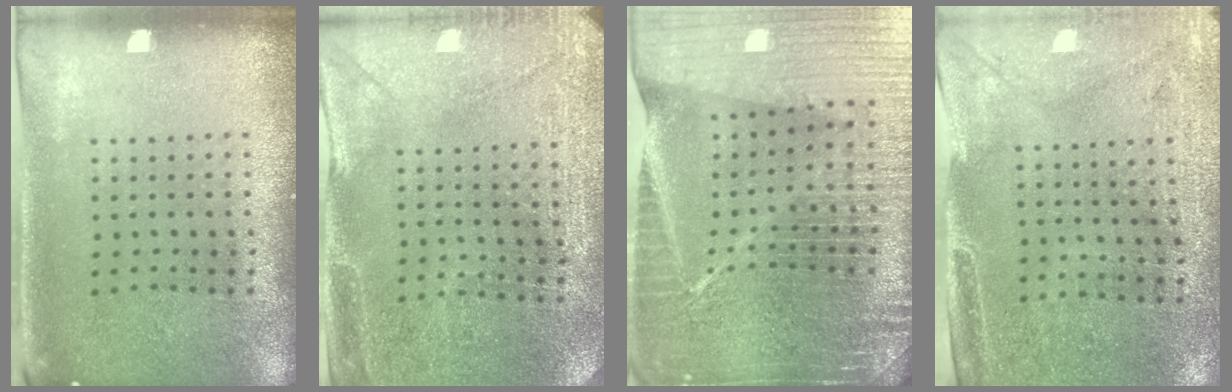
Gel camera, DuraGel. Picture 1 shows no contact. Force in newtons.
{"total": 2.9, "press": 2.8, "slide": 0.6}
{"total": 6.8, "press": 5.8, "slide": 3.5}
{"total": 2.9, "press": 2.5, "slide": 1.6}